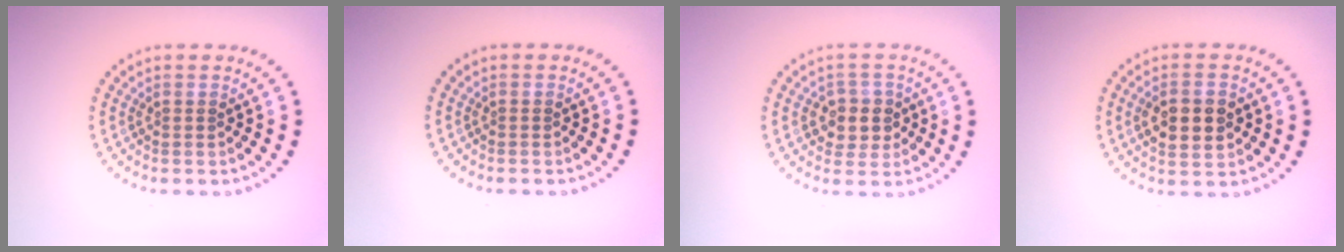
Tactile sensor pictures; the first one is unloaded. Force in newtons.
{"total": 0.0}
{"total": 2.8, "press": 2.7, "slide": 0.9}
{"total": 4.5, "press": 4.5, "slide": 0.4}